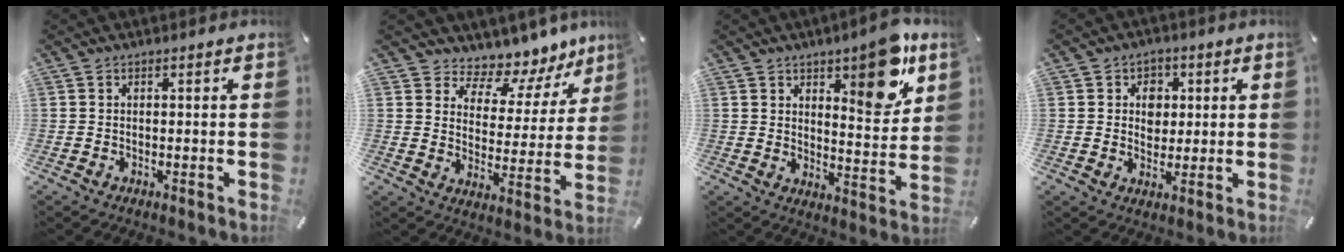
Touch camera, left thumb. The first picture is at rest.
{"total": 8.4, "force": [6.9, 4.7, 1.3], "torque": [-0.015, -0.083, 0.116]}
{"total": 13.1, "force": [7.8, 5.6, 8.9], "torque": [-0.091, -0.049, 0.126]}
{"total": 5.5, "force": [0.8, 5.0, 2.2], "torque": [-0.023, -0.001, 0.009]}